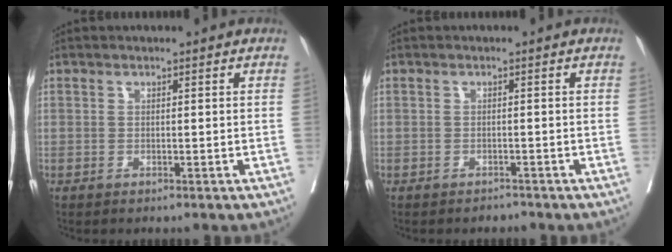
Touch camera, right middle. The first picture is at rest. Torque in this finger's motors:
{"motor_torque": [0.22, -0.29, 0.02, 0.00]}